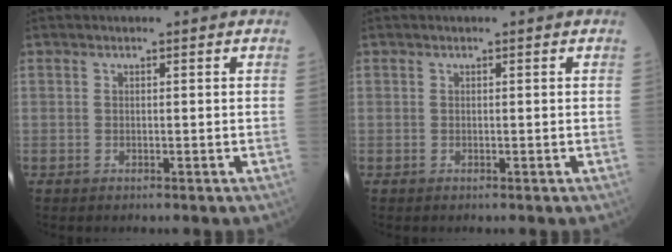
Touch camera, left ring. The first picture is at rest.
{"total": 0.0}